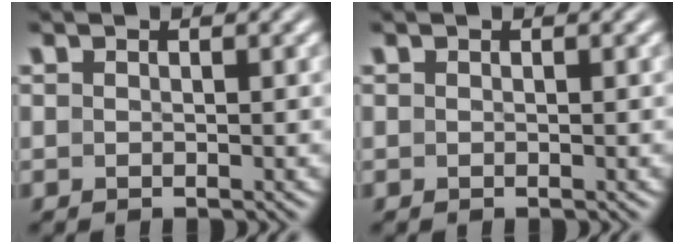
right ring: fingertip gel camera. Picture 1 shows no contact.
{"total": 0.0}